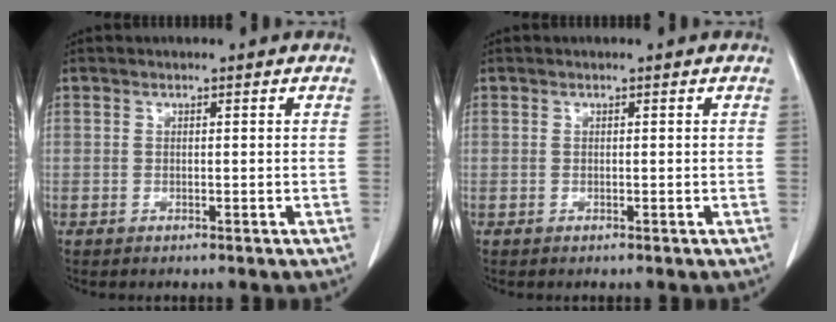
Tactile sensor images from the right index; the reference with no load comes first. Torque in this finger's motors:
{"motor_torque": [-0.03, 0.03, 0.00, 0.00]}